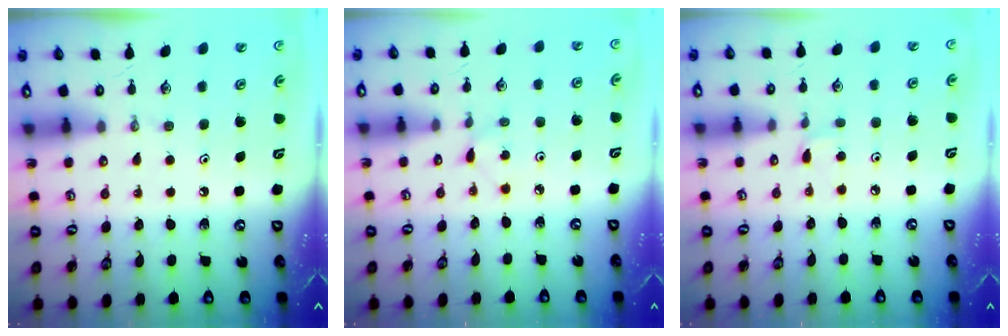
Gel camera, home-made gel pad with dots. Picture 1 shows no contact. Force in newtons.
{"total": 1.9, "press": 1.9, "slide": 0.3}
{"total": 2.8, "press": 2.8, "slide": 0.4}